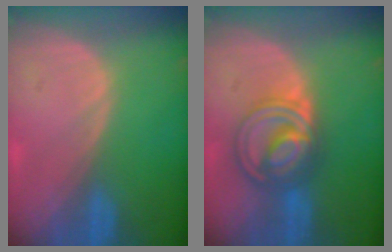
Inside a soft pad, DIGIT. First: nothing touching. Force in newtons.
{"total": 7.8, "press": 7.7, "slide": 0.5}